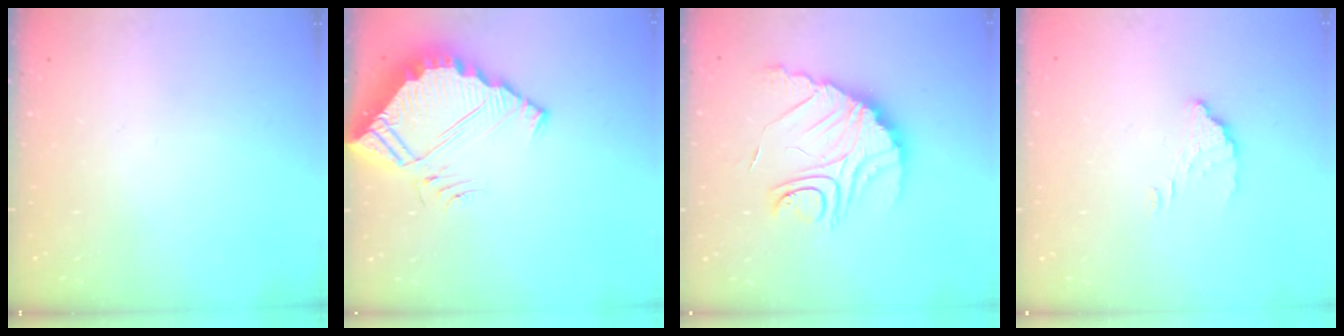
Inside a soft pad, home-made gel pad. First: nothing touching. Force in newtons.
{"total": 7.5, "press": 7.5, "slide": 0.6}
{"total": 14.0, "press": 14.0, "slide": 1.2}
{"total": 2.7, "press": 2.7, "slide": 0.2}